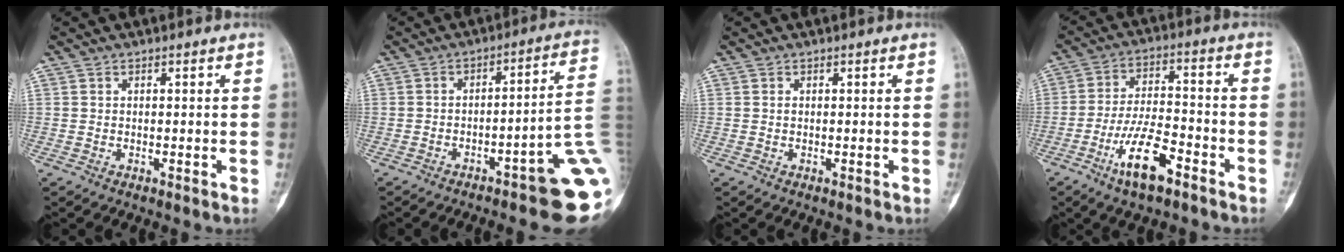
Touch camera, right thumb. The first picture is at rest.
{"total": 15.4, "force": [-5.8, 2.9, 13.9], "torque": [-0.112, 0.049, -0.071]}
{"total": 0.5, "force": [0.1, 0.4, 0.3], "torque": [-0.006, 0.001, 0.001]}
{"total": 12.3, "force": [-6.8, 4.2, 9.3], "torque": [-0.176, 0.043, -0.118]}